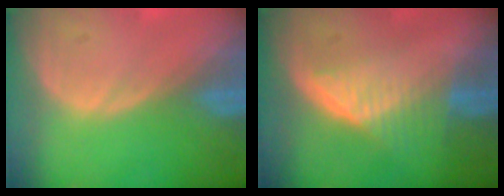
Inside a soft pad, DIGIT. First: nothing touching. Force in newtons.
{"total": 6.5, "press": 5.7, "slide": 3.2}